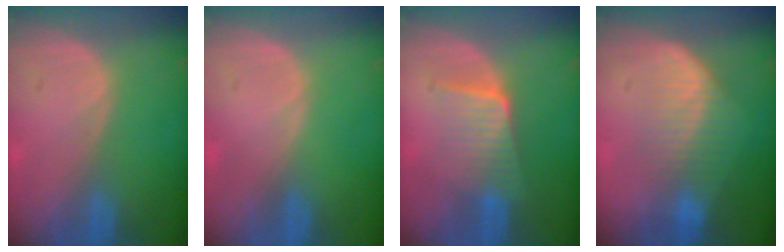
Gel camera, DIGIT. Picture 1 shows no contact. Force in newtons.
{"total": 0.0}
{"total": 6.7, "press": 5.9, "slide": 3.2}
{"total": 6.9, "press": 6.5, "slide": 2.4}